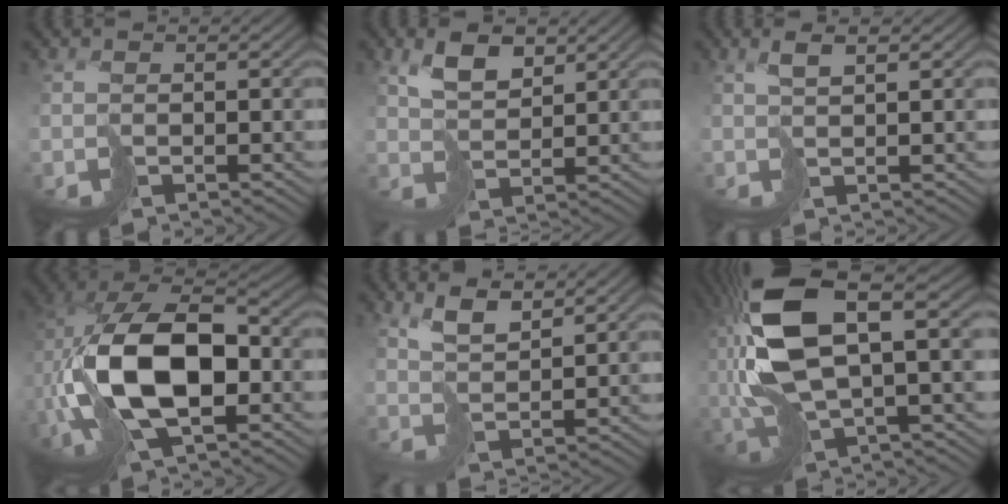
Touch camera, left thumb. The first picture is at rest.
{"total": 4.9, "force": [2.8, 2.5, 3.2], "torque": [-0.069, 0.000, 0.052]}
{"total": 2.5, "force": [1.3, 0.5, 2.1], "torque": [-0.043, 0.006, 0.024]}
{"total": 17.0, "force": [-2.6, 9.3, 14.0], "torque": [-0.313, -0.008, -0.048]}
{"total": 4.4, "force": [3.1, 1.3, 2.8], "torque": [-0.069, 0.002, 0.063]}
{"total": 14.8, "force": [2.3, 5.8, 13.4], "torque": [-0.307, 0.002, 0.049]}